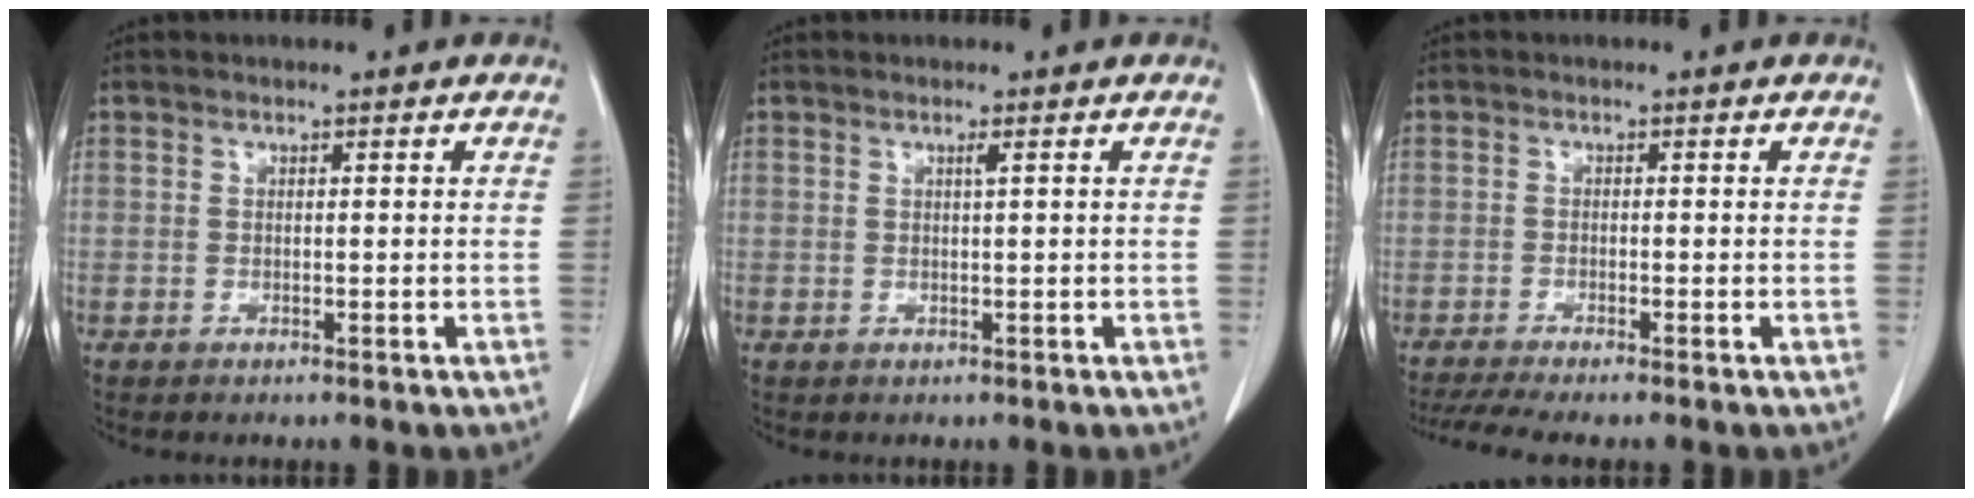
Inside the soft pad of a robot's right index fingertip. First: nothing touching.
{"total": 0.7, "force": [0.4, -0.1, 0.6], "torque": [-0.014, -0.002, 0.009]}
{"total": 4.5, "force": [-3.5, -0.1, 2.8], "torque": [-0.050, -0.006, -0.060]}